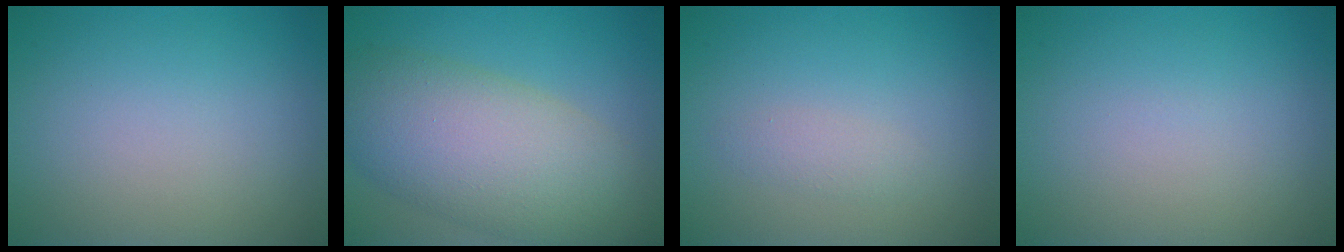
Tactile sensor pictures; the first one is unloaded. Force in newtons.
{"total": 8.8, "press": 8.8, "slide": 0.6}
{"total": 1.1, "press": 1.1, "slide": 0.0}
{"total": 0.0}